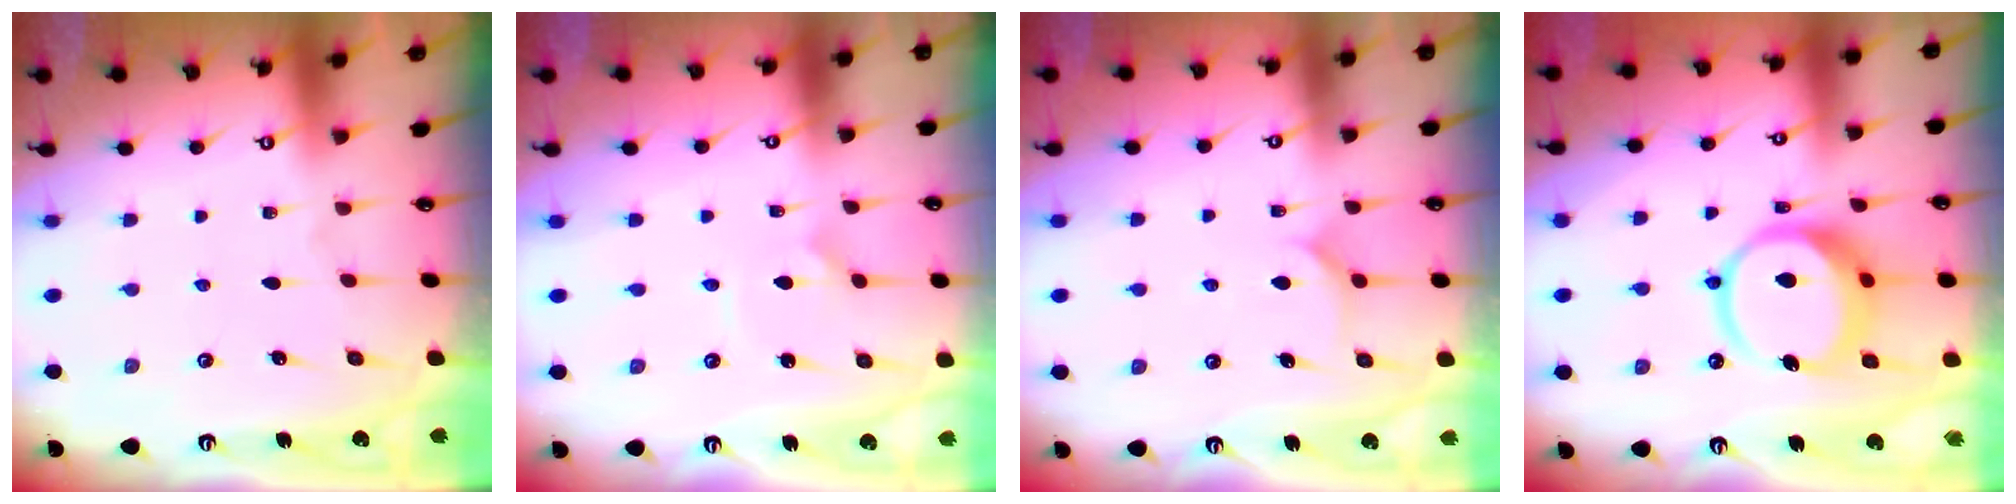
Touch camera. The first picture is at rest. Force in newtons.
{"total": 2.1, "press": 2.1, "slide": 0.5}
{"total": 8.4, "press": 8.4, "slide": 0.6}
{"total": 13.4, "press": 13.3, "slide": 1.6}